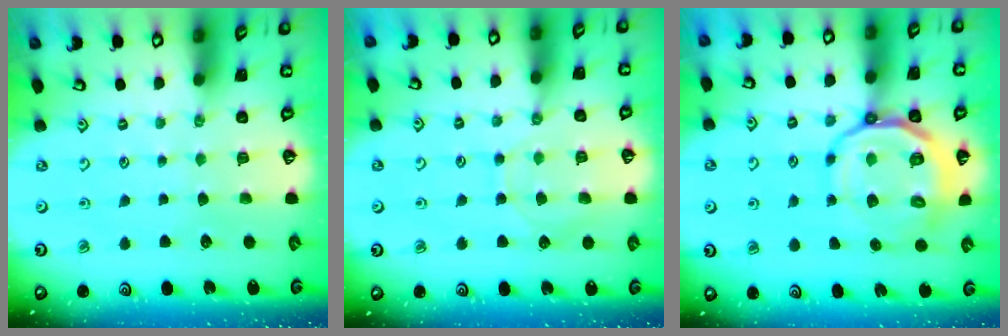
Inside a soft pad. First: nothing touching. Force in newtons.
{"total": 8.7, "press": 8.6, "slide": 0.9}
{"total": 15.3, "press": 15.1, "slide": 2.6}